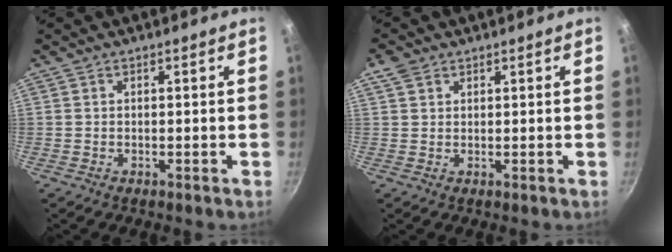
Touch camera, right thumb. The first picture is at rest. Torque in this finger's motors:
{"motor_torque": [0.34, 1.13, 0.22, -0.16, 0.28]}